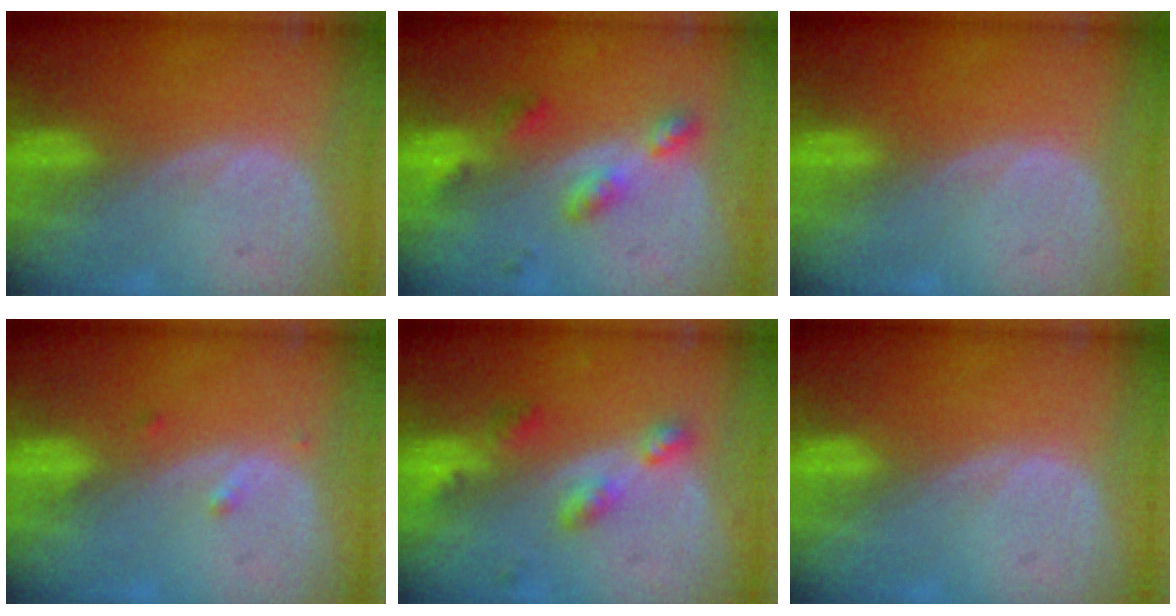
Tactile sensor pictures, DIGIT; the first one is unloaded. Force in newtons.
{"total": 4.7, "press": 4.7, "slide": 0.2}
{"total": 0.0}
{"total": 1.3, "press": 1.1, "slide": 0.7}
{"total": 5.3, "press": 4.8, "slide": 2.2}
{"total": 0.0}